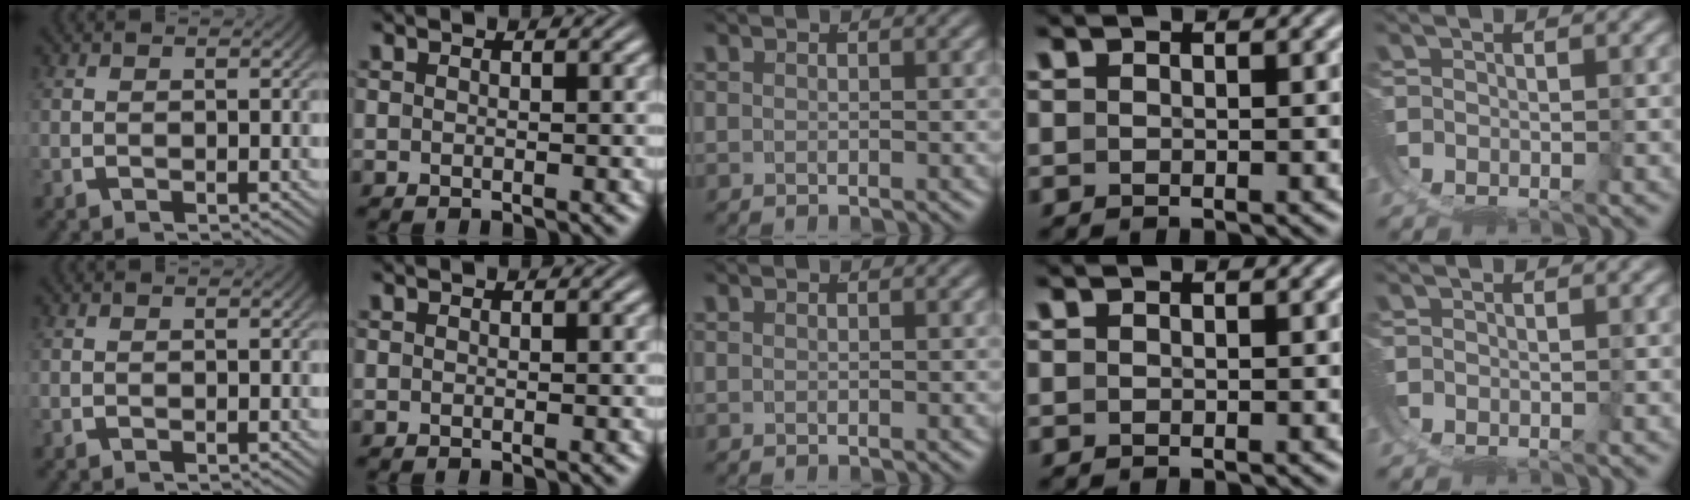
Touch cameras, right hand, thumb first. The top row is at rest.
{}